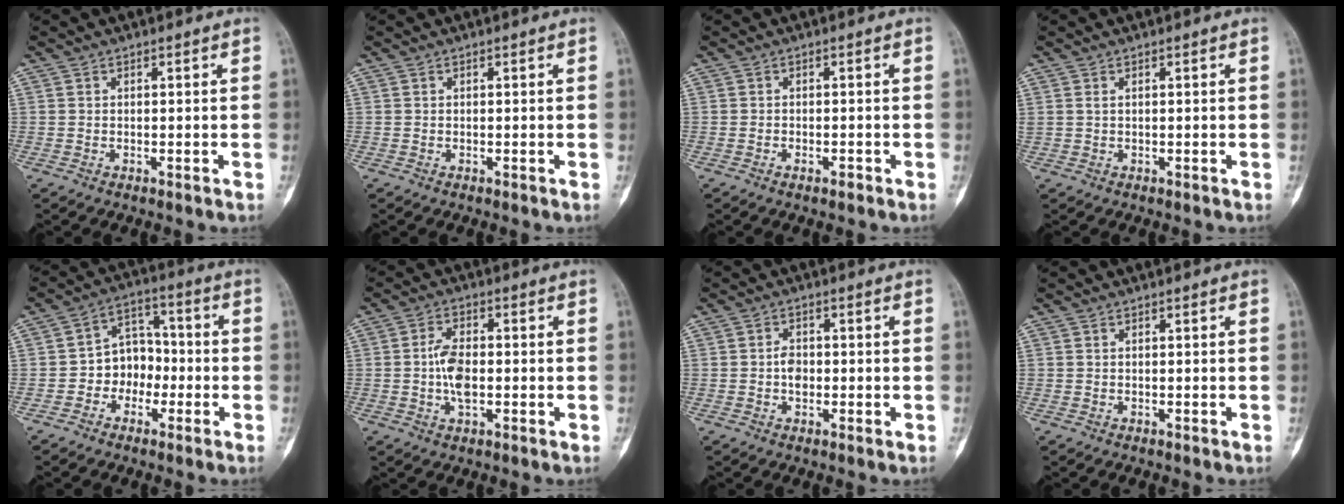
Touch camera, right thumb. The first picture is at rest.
{"total": 0.0}
{"total": 1.2, "force": [-0.8, 0.5, 0.7], "torque": [-0.013, 0.007, -0.013]}
{"total": 0.6, "force": [0.3, 0.3, 0.5], "torque": [-0.011, 0.006, 0.009]}
{"total": 8.3, "force": [-2.2, 6.6, 4.4], "torque": [-0.023, 0.041, -0.052]}
{"total": 6.3, "force": [-0.5, 3.3, 5.3], "torque": [-0.098, 0.009, -0.013]}
{"total": 2.8, "force": [-0.3, 2.0, 1.8], "torque": [-0.018, 0.006, -0.011]}
{"total": 0.0}